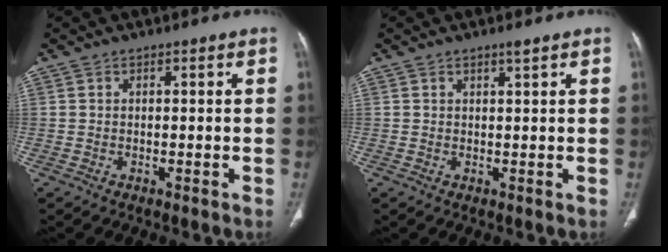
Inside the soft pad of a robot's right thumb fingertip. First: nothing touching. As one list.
[{"total": 1.1, "force": [0.8, 0.0, 0.8], "torque": [-0.009, -0.006, 0.015]}]